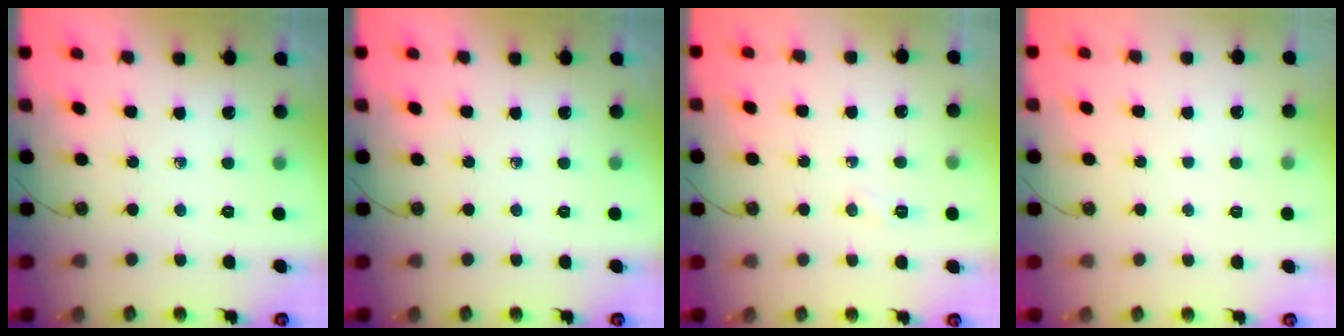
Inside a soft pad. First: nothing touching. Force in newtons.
{"total": 0.0}
{"total": 3.9, "press": 3.9, "slide": 0.6}
{"total": 1.0, "press": 1.0, "slide": 0.0}